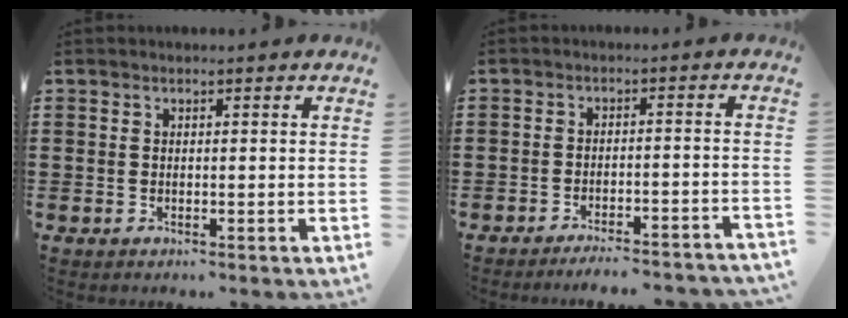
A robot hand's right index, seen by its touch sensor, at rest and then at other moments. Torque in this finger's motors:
{"motor_torque": [0.98, 0.57, 0.27, 0.04]}